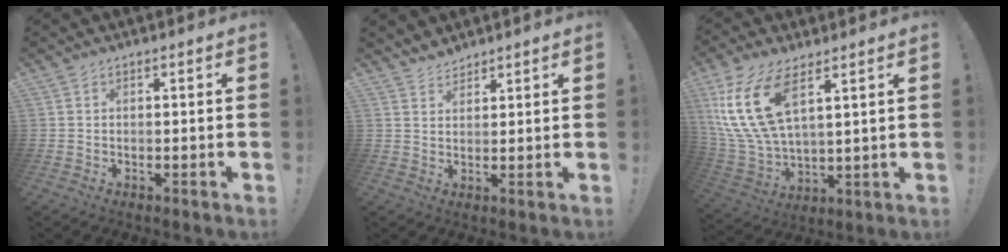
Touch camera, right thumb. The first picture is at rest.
{"total": 3.7, "force": [3.4, 1.2, 0.4], "torque": [0.000, -0.026, 0.063]}
{"total": 17.6, "force": [8.3, 8.4, 13.0], "torque": [-0.275, -0.037, 0.148]}